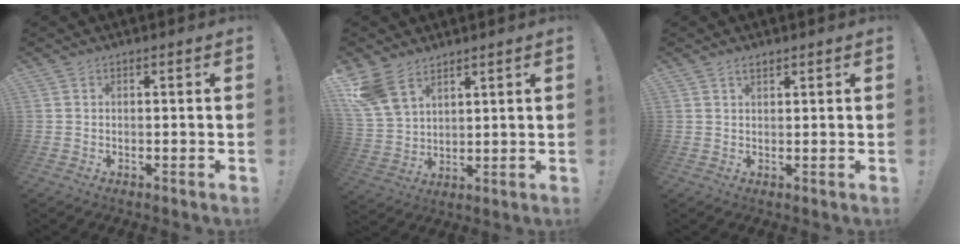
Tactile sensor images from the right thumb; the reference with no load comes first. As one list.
[{"total": 11.1, "force": [7.7, 6.3, 4.8], "torque": [-0.097, -0.040, 0.154]}, {"total": 1.5, "force": [1.1, 0.5, 0.8], "torque": [-0.015, 0.000, 0.021]}]